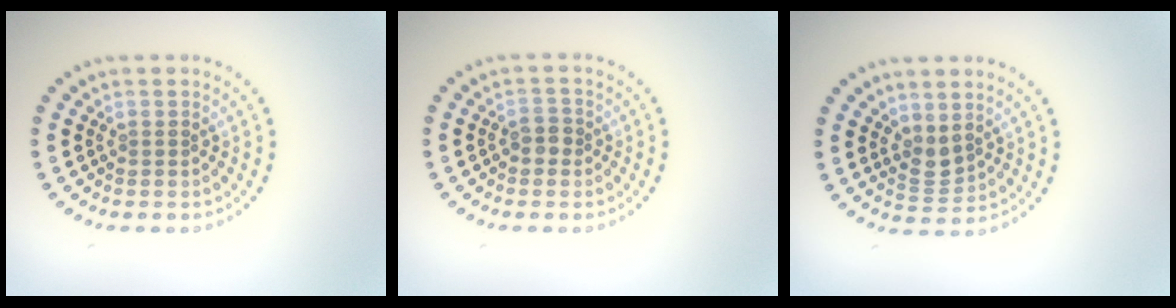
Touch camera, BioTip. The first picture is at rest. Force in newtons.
{"total": 1.4, "press": 1.3, "slide": 0.3}
{"total": 1.8, "press": 1.5, "slide": 1.0}